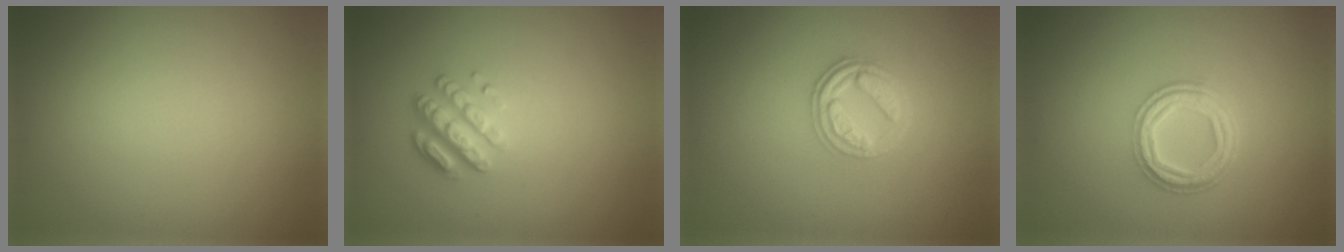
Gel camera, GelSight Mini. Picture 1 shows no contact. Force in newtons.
{"total": 3.4, "press": 2.6, "slide": 2.2}
{"total": 2.7, "press": 2.7, "slide": 0.5}
{"total": 4.3, "press": 3.3, "slide": 2.7}